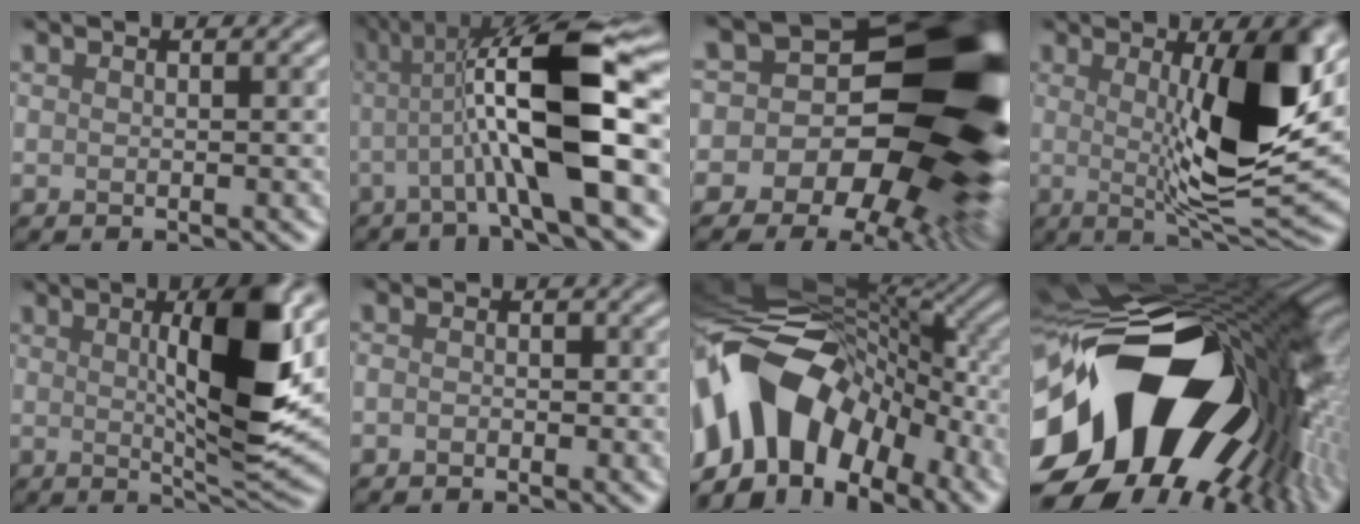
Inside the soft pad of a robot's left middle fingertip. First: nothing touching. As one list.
[{"total": 9.8, "force": [-1.2, 1.3, 9.7], "torque": [-0.175, 0.003, 0.007]}, {"total": 19.6, "force": [-1.1, 14.3, 13.4], "torque": [-0.166, 0.034, -0.024]}, {"total": 9.4, "force": [0.4, 1.0, 9.3], "torque": [-0.157, -0.021, 0.050]}, {"total": 7.7, "force": [0.6, 0.5, 7.6], "torque": [-0.129, -0.021, 0.047]}, {"total": 2.0, "force": [-1.7, -0.8, -0.8], "torque": [-0.014, -0.013, 0.001]}, {"total": 13.1, "force": [-7.1, 7.6, 7.9], "torque": [-0.162, 0.005, -0.101]}, {"total": 18.7, "force": [-5.3, 11.9, 13.4], "torque": [-0.279, -0.046, -0.053]}]